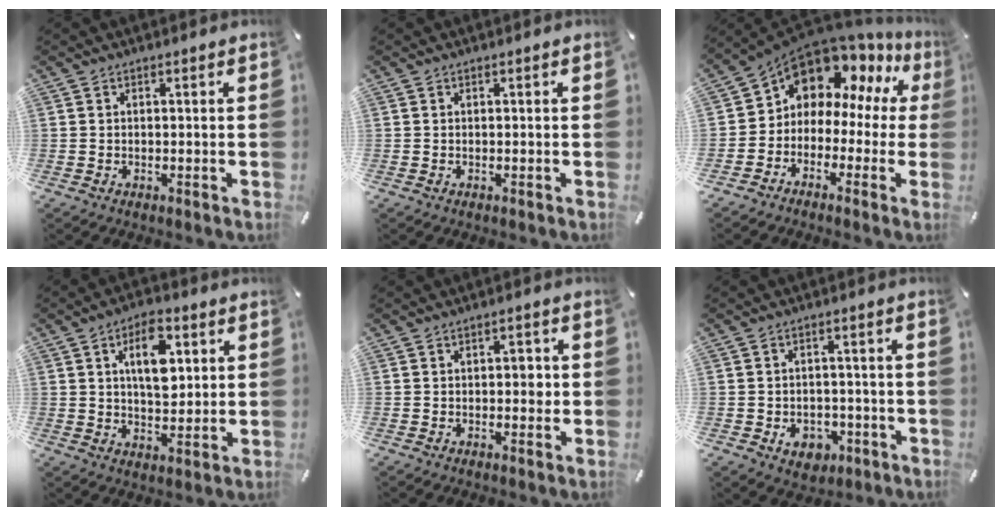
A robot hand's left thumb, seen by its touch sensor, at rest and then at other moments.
{"total": 0.0}
{"total": 9.8, "force": [7.7, 5.8, 2.0], "torque": [-0.057, -0.080, 0.137]}
{"total": 10.6, "force": [3.5, 6.0, 8.0], "torque": [-0.119, -0.004, 0.056]}
{"total": 2.9, "force": [0.0, 1.6, 2.4], "torque": [-0.029, 0.000, -0.006]}
{"total": 6.2, "force": [-2.2, 5.0, 3.0], "torque": [-0.037, 0.011, -0.039]}